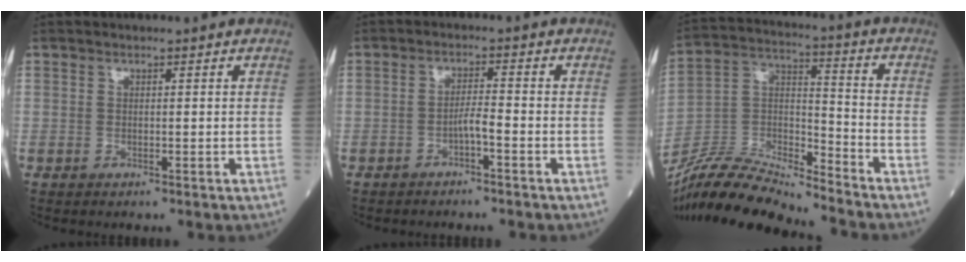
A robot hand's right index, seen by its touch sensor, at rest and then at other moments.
{"total": 2.5, "force": [-1.3, 0.1, 2.1], "torque": [-0.035, 0.002, -0.025]}
{"total": 16.1, "force": [-15.2, 0.4, 5.2], "torque": [-0.099, 0.016, -0.289]}